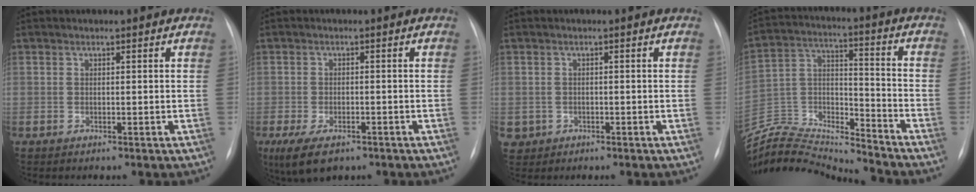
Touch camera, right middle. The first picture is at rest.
{"total": 6.5, "force": [-4.2, 2.8, 4.1], "torque": [-0.085, -0.015, -0.064]}
{"total": 2.1, "force": [-0.6, 2.0, 0.1], "torque": [0.003, 0.007, -0.005]}
{"total": 19.7, "force": [-19.4, 0.1, 3.3], "torque": [-0.060, 0.034, -0.326]}